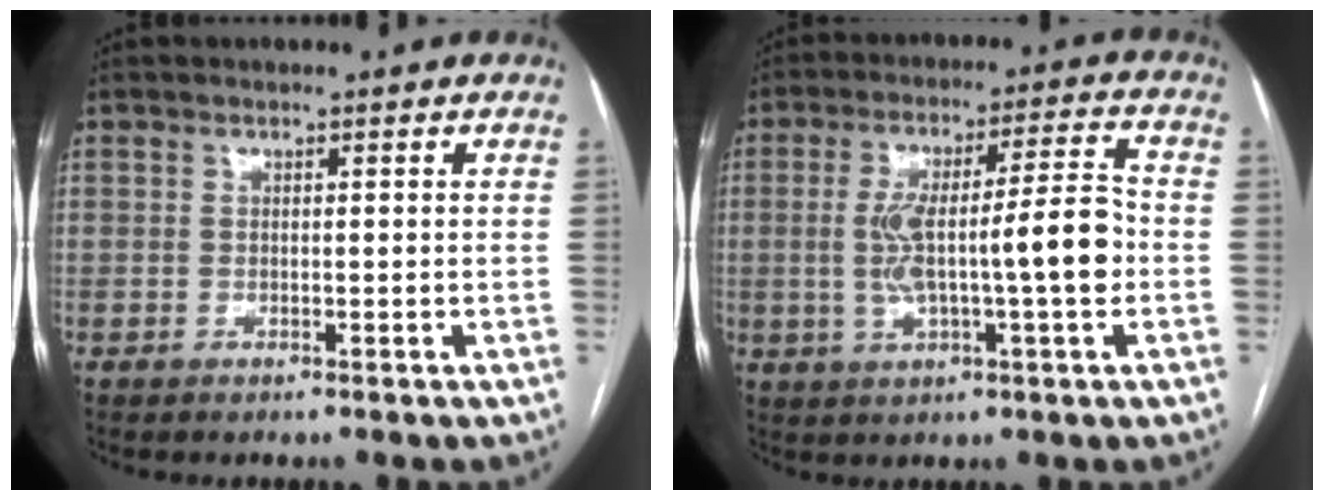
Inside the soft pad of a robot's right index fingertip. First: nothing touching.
{"total": 12.7, "force": [-1.3, 1.7, 12.6], "torque": [-0.223, 0.023, -0.016]}